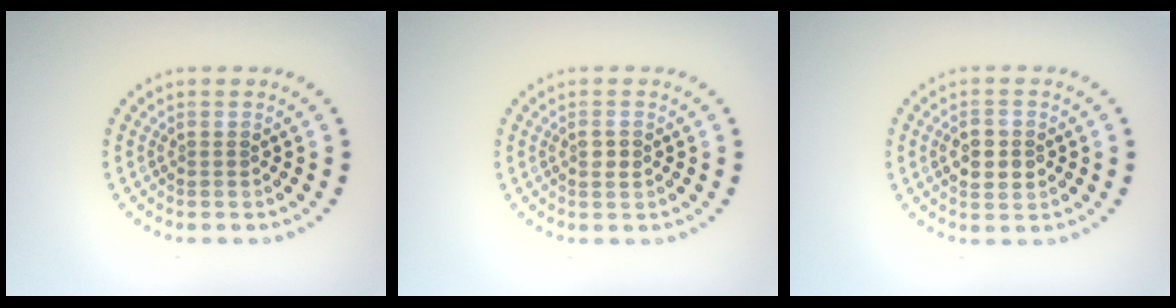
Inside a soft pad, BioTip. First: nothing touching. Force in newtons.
{"total": 1.1, "press": 1.1, "slide": 0.3}
{"total": 2.7, "press": 2.7, "slide": 0.1}